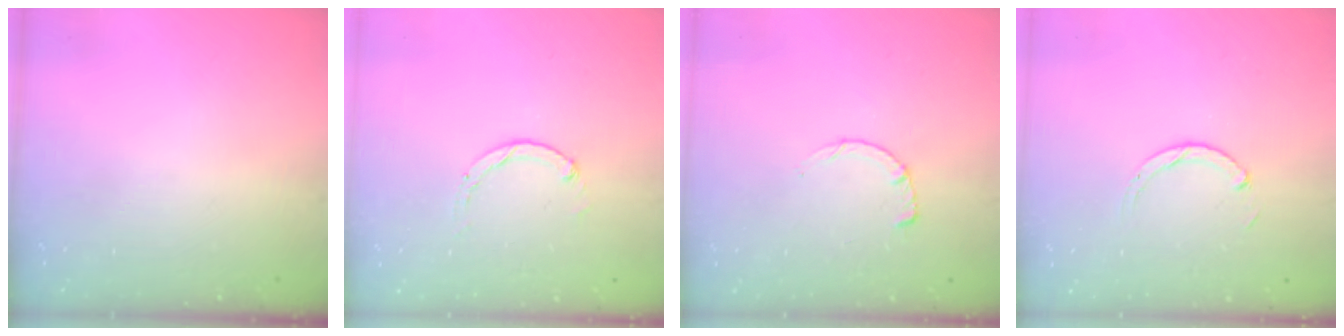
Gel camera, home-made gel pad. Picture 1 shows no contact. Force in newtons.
{"total": 1.2, "press": 1.2, "slide": 0.3}
{"total": 3.4, "press": 3.4, "slide": 0.4}
{"total": 2.9, "press": 2.9, "slide": 0.4}